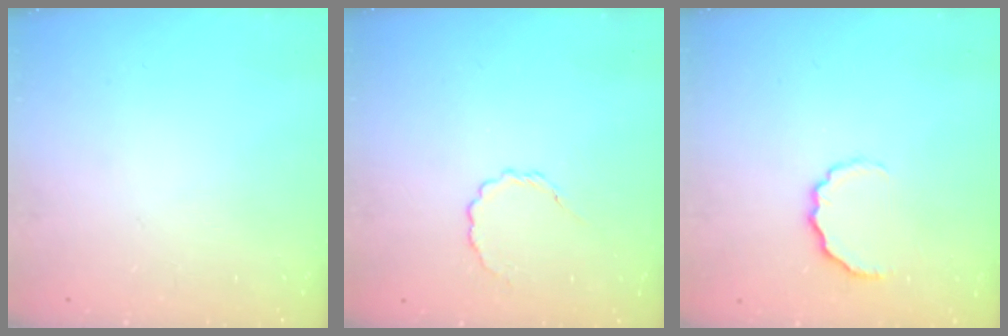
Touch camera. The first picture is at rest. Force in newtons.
{"total": 2.4, "press": 2.2, "slide": 0.9}
{"total": 6.5, "press": 6.4, "slide": 1.1}